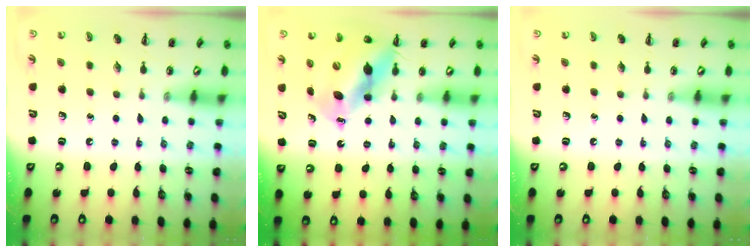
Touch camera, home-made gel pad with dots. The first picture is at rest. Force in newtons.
{"total": 11.2, "press": 10.8, "slide": 3.2}
{"total": 0.0}